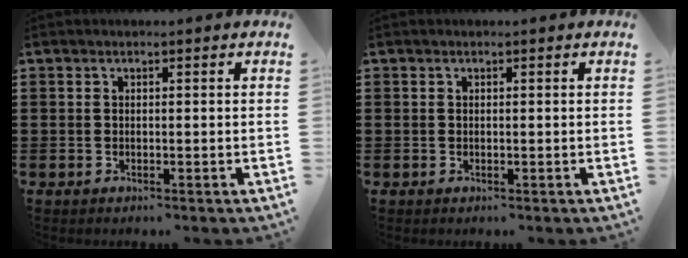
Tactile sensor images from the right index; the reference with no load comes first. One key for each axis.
{"total": 0.0}